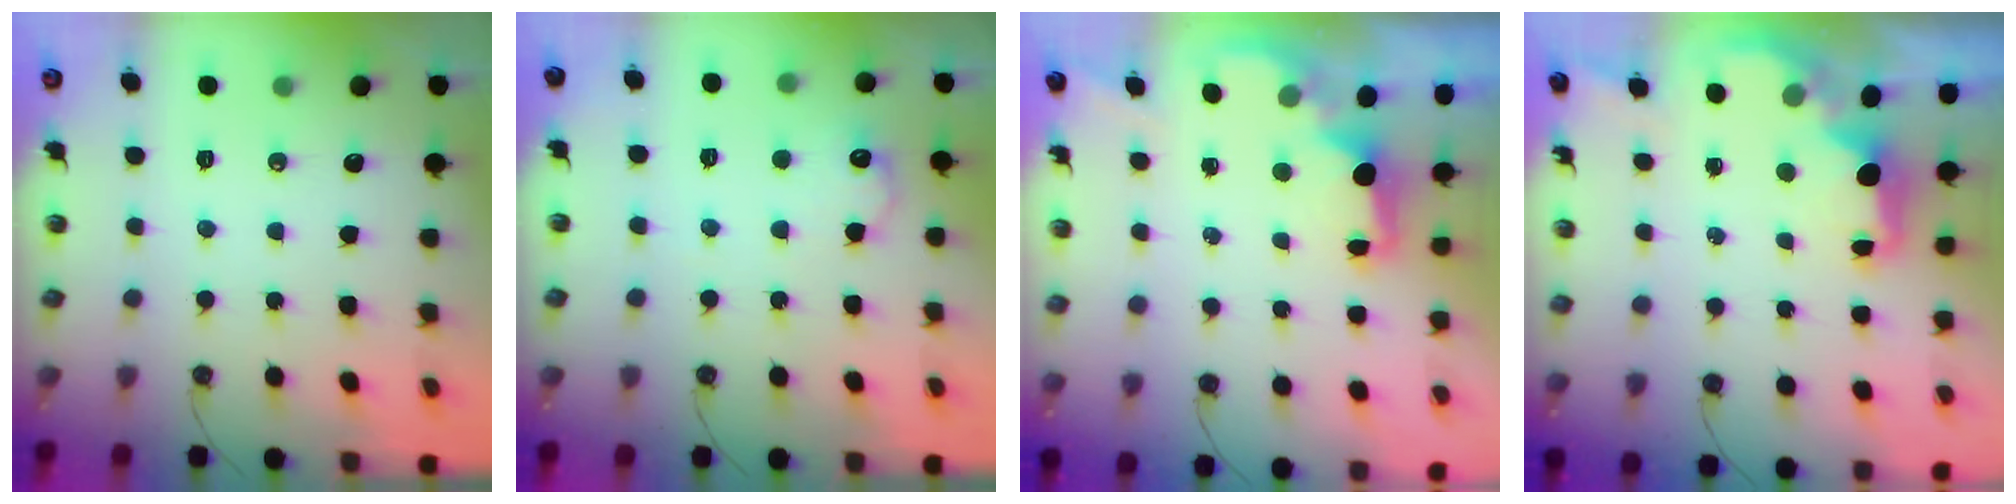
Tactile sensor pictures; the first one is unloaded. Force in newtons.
{"total": 8.8, "press": 8.8, "slide": 0.4}
{"total": 1.9, "press": 1.7, "slide": 0.7}
{"total": 2.2, "press": 2.0, "slide": 0.8}